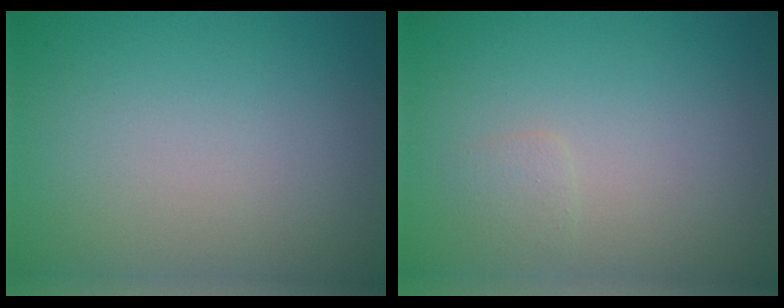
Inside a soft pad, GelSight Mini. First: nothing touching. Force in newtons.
{"total": 0.8, "press": 0.8, "slide": 0.1}